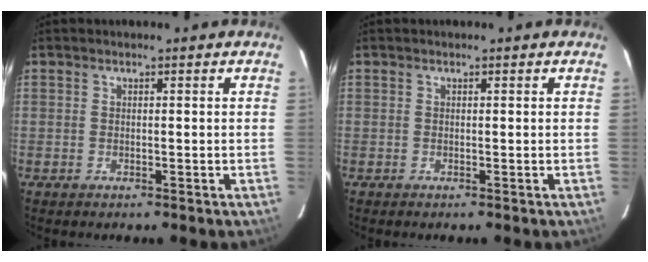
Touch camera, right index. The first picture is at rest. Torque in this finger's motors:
{"motor_torque": [-0.04, -0.04, 0.01, 0.01]}